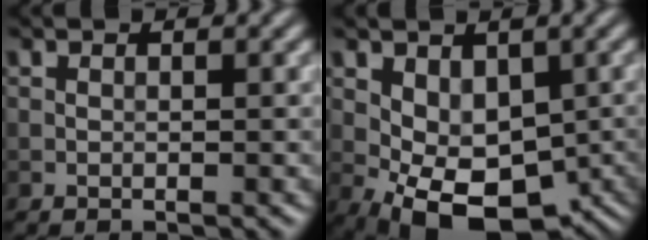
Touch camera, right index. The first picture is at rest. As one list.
[{"total": 8.6, "force": [-2.0, 5.3, 6.5], "torque": [-0.100, -0.018, -0.018]}]